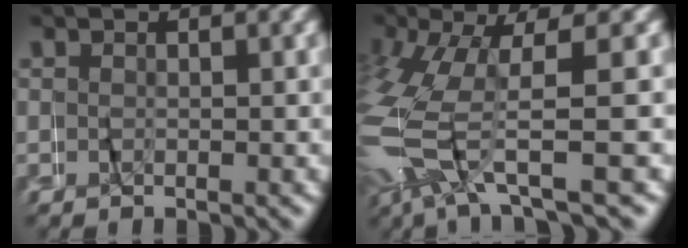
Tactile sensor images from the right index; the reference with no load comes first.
{"total": 7.6, "force": [-2.3, 4.1, 6.0], "torque": [-0.171, -0.026, -0.027]}